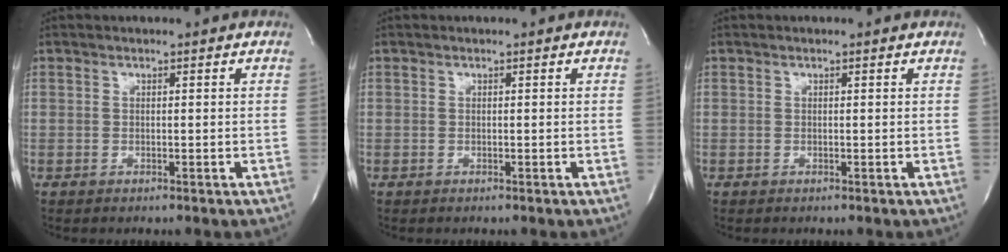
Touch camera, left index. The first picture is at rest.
{"total": 0.0}
{"total": 0.0}